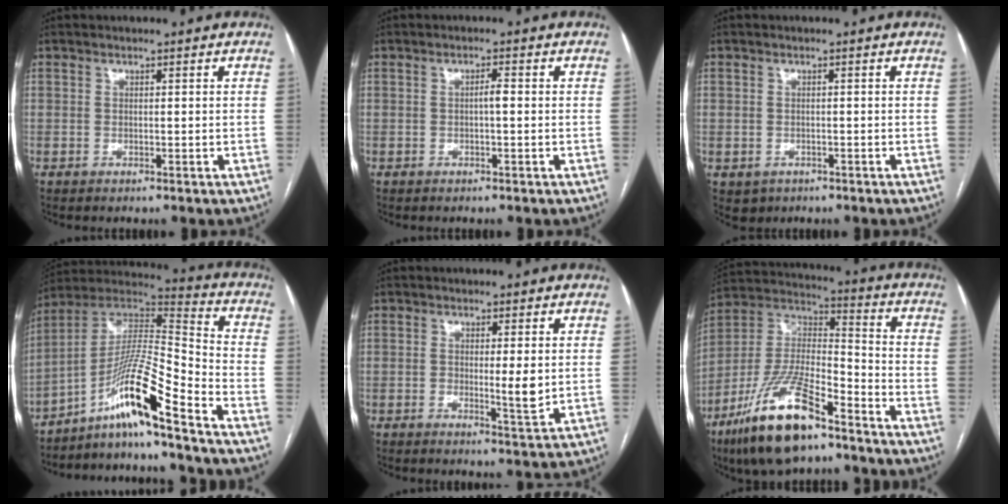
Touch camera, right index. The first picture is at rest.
{"total": 1.5, "force": [-0.1, 0.2, 1.4], "torque": [-0.023, 0.004, -0.002]}
{"total": 3.2, "force": [-1.3, 2.8, 0.4], "torque": [-0.002, 0.004, -0.014]}
{"total": 14.3, "force": [-9.8, -0.7, 10.4], "torque": [-0.196, 0.012, -0.176]}
{"total": 3.7, "force": [0.0, 0.6, 3.7], "torque": [-0.058, -0.007, 0.000]}
{"total": 19.4, "force": [-12.7, 5.5, 13.6], "torque": [-0.293, -0.013, -0.234]}